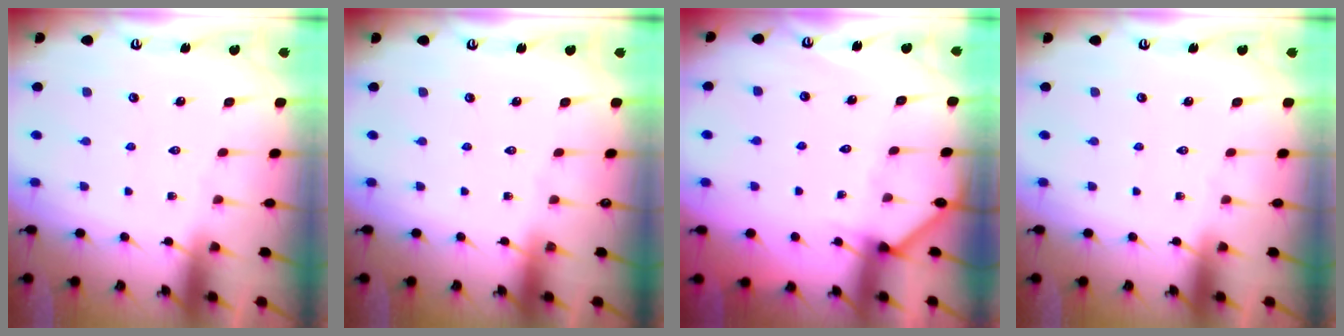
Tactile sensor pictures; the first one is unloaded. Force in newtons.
{"total": 0.0}
{"total": 3.5, "press": 3.5, "slide": 0.4}
{"total": 0.0}